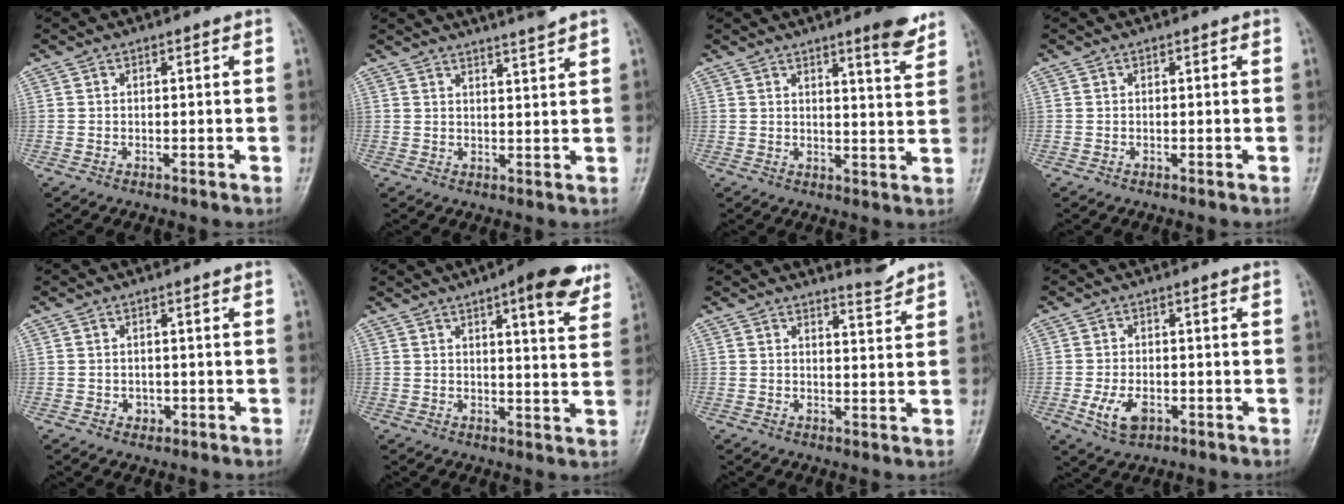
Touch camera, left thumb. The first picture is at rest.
{"total": 5.7, "force": [5.0, -0.2, 2.8], "torque": [-0.038, -0.016, 0.073]}
{"total": 6.5, "force": [4.7, 0.9, 4.4], "torque": [-0.047, -0.032, 0.064]}
{"total": 0.0}
{"total": 1.6, "force": [-0.6, 1.4, 0.5], "torque": [0.003, 0.003, -0.004]}
{"total": 11.2, "force": [6.8, 2.9, 8.4], "torque": [-0.083, -0.029, 0.082]}
{"total": 3.0, "force": [3.0, -0.2, 0.4], "torque": [-0.002, -0.036, 0.050]}
{"total": 5.1, "force": [-2.0, 3.0, 3.6], "torque": [-0.068, -0.001, -0.029]}